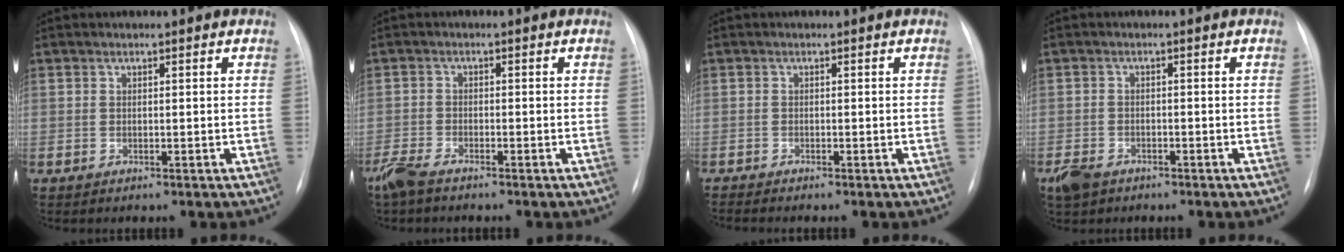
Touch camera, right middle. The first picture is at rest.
{"total": 3.6, "force": [-3.0, 0.7, 1.8], "torque": [-0.044, -0.010, -0.061]}
{"total": 1.4, "force": [-1.3, -0.2, 0.5], "torque": [-0.006, -0.003, -0.018]}
{"total": 4.1, "force": [-2.8, 2.5, 1.5], "torque": [-0.034, -0.003, -0.046]}